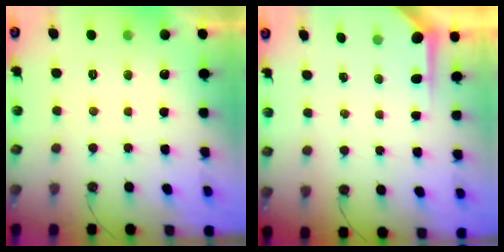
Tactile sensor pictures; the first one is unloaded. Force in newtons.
{"total": 4.0, "press": 4.0, "slide": 0.3}